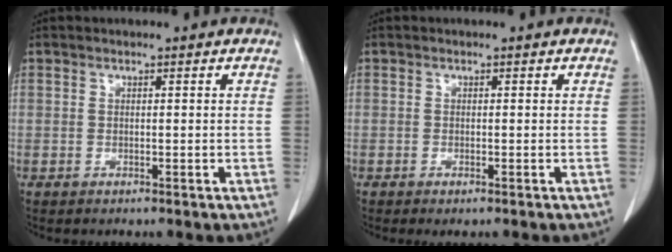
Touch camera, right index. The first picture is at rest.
{"total": 0.9, "force": [-0.6, 0.2, 0.7], "torque": [-0.012, -0.003, -0.007]}